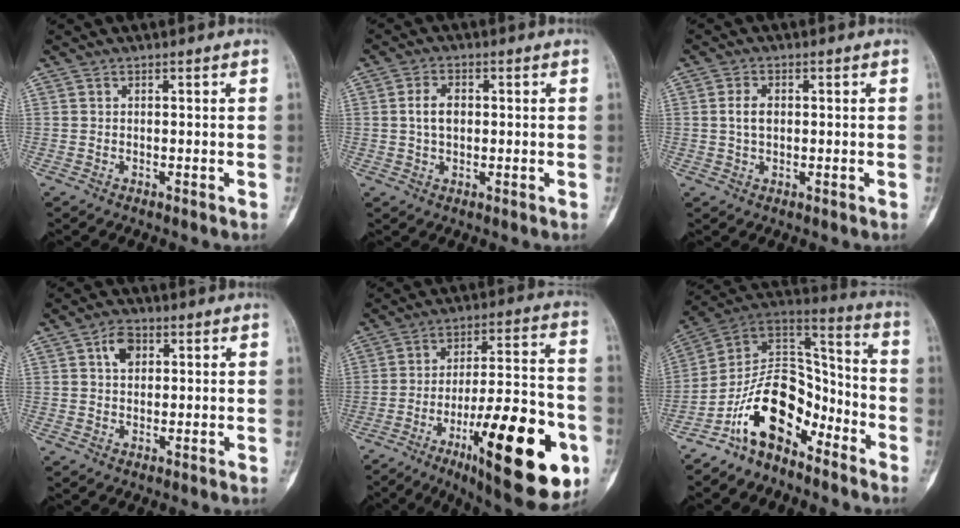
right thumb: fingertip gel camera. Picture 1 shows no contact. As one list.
[{"total": 4.3, "force": [0.4, 2.8, 3.3], "torque": [-0.060, 0.007, 0.005]}, {"total": 3.3, "force": [0.3, 2.1, 2.5], "torque": [-0.047, 0.004, 0.004]}, {"total": 4.7, "force": [1.6, 3.3, 3.0], "torque": [-0.037, 0.003, 0.024]}, {"total": 27.0, "force": [-10.6, 8.0, 23.5], "torque": [-0.309, 0.044, -0.151]}, {"total": 15.6, "force": [-9.1, 8.9, 9.0], "torque": [-0.124, 0.108, -0.173]}]